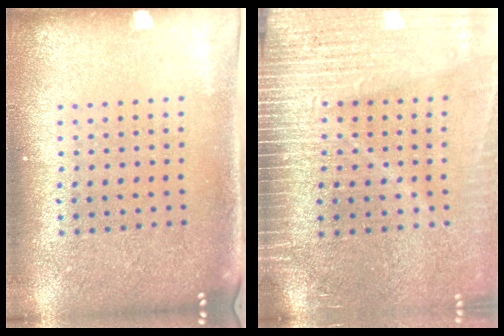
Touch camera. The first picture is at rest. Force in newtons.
{"total": 4.0, "press": 3.5, "slide": 2.0}